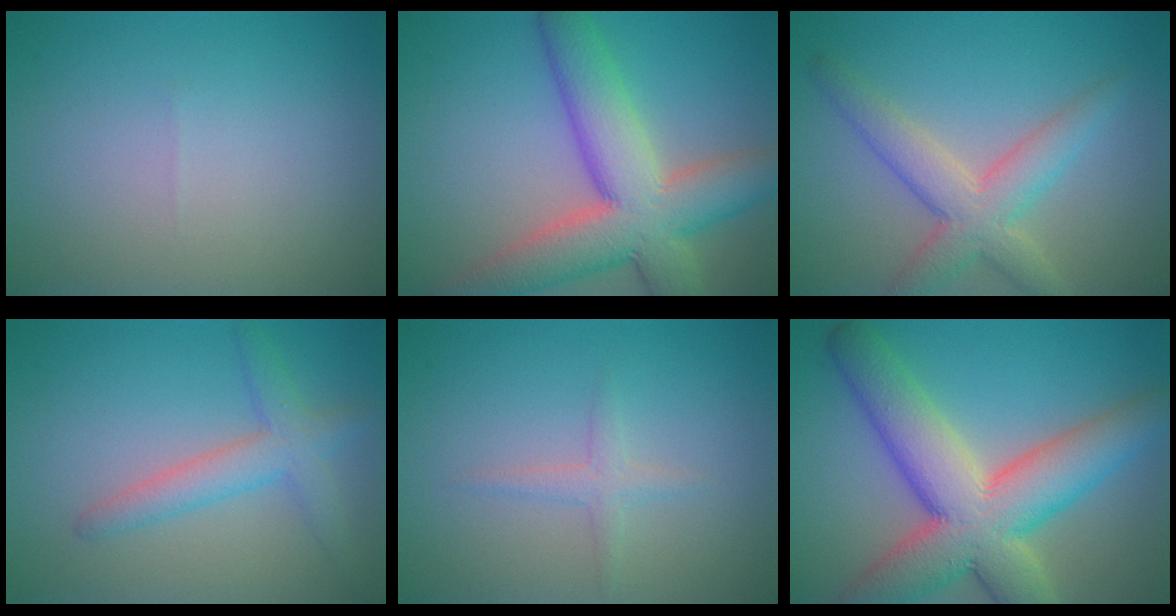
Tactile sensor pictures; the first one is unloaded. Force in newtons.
{"total": 10.0, "press": 10.0, "slide": 0.7}
{"total": 5.0, "press": 5.0, "slide": 0.3}
{"total": 3.4, "press": 3.4, "slide": 0.1}
{"total": 1.4, "press": 1.4, "slide": 0.0}
{"total": 11.2, "press": 11.2, "slide": 0.9}